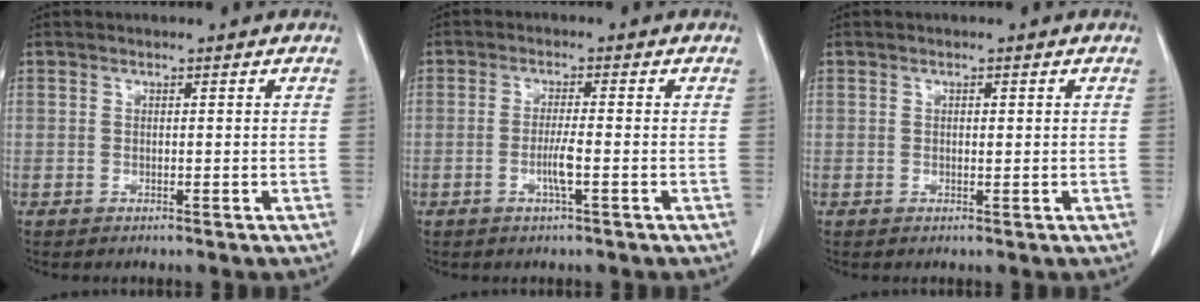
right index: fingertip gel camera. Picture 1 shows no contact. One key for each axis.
{"total": 3.2, "fx": -1.0, "fy": -0.1, "fz": 3.0, "tx": -0.061, "ty": -0.003, "tz": -0.018}
{"total": 0.7, "fx": 0.1, "fy": 0.3, "fz": 0.7, "tx": -0.012, "ty": -0.001, "tz": 0.003}